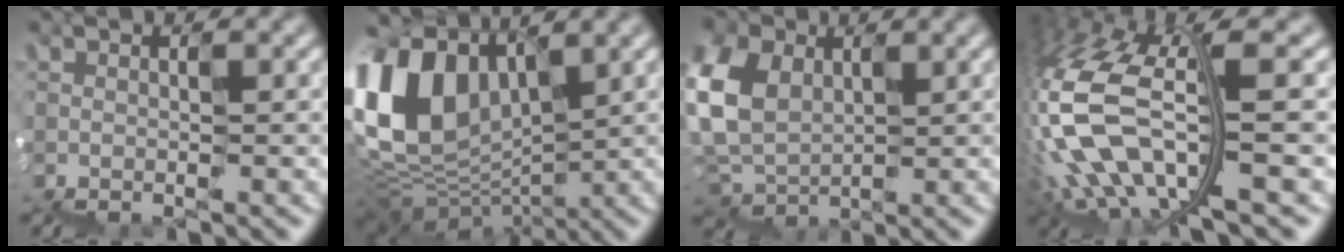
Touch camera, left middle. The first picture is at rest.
{"total": 7.9, "force": [3.6, 5.8, 3.9], "torque": [-0.107, 0.019, 0.065]}
{"total": 4.5, "force": [2.1, 3.9, 1.0], "torque": [-0.065, 0.027, 0.032]}
{"total": 9.7, "force": [-2.3, 4.3, 8.4], "torque": [-0.207, 0.010, -0.043]}